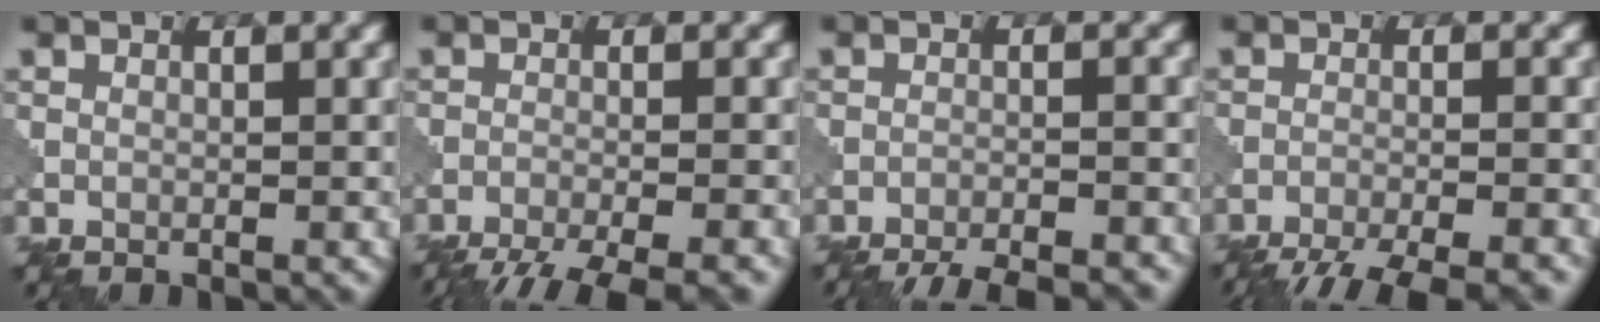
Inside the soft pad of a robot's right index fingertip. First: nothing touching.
{"total": 7.8, "force": [-6.5, 1.4, 4.1], "torque": [-0.062, -0.022, -0.100]}
{"total": 8.8, "force": [-8.3, 1.6, 2.5], "torque": [-0.029, 0.000, -0.116]}
{"total": 8.6, "force": [-7.6, 1.4, 3.9], "torque": [-0.061, -0.020, -0.114]}